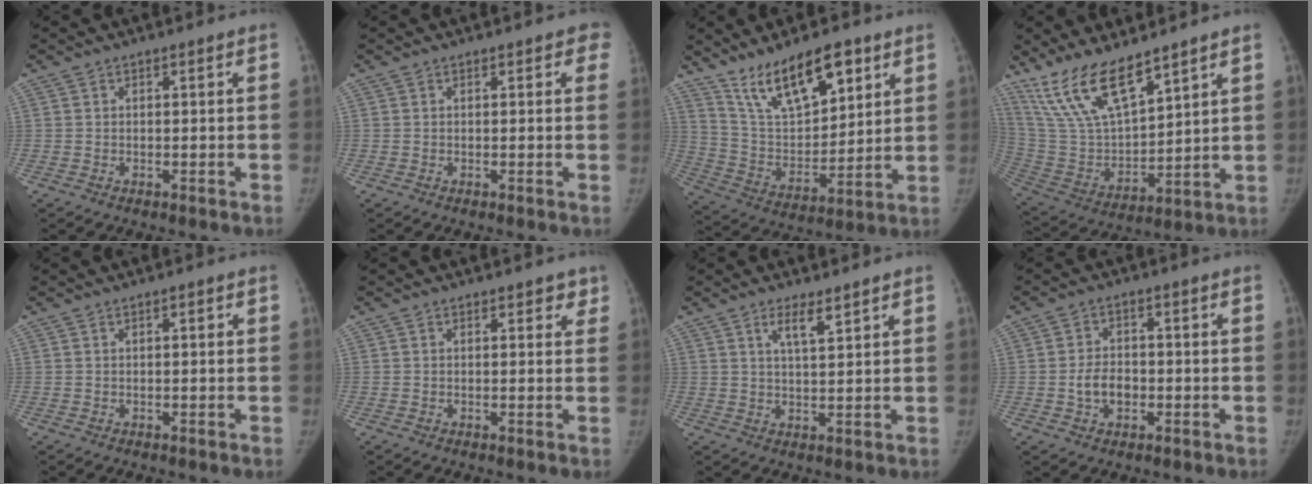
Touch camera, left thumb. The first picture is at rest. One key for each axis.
{"total": 2.2, "fx": 1.1, "fy": 1.2, "fz": 1.4, "tx": 0.008, "ty": 0.000, "tz": 0.001}
{"total": 16.6, "fx": 10.5, "fy": 6.9, "fz": 10.9, "tx": -0.150, "ty": -0.053, "tz": 0.204}
{"total": 15.5, "fx": 11.6, "fy": 4.9, "fz": 9.1, "tx": -0.154, "ty": -0.055, "tz": 0.242}
{"total": 0.8, "fx": 0.1, "fy": 0.3, "fz": 0.7, "tx": -0.009, "ty": 0.002, "tz": 0.000}
{"total": 2.1, "fx": 1.4, "fy": 1.1, "fz": 1.2, "tx": 0.007, "ty": -0.004, "tz": 0.011}
{"total": 4.0, "fx": 2.6, "fy": 0.9, "fz": 2.9, "tx": -0.049, "ty": -0.017, "tz": 0.050}
{"total": 5.1, "fx": -1.2, "fy": 3.7, "fz": 3.4, "tx": -0.045, "ty": 0.012, "tz": -0.023}